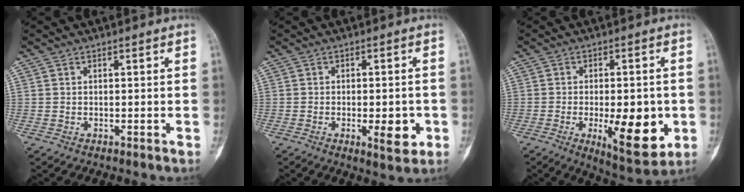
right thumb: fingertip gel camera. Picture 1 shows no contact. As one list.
[{"total": 6.3, "force": [-1.8, 2.4, 5.5], "torque": [-0.066, -0.002, -0.019]}, {"total": 11.4, "force": [-2.4, 4.7, 10.1], "torque": [-0.120, -0.013, -0.024]}]